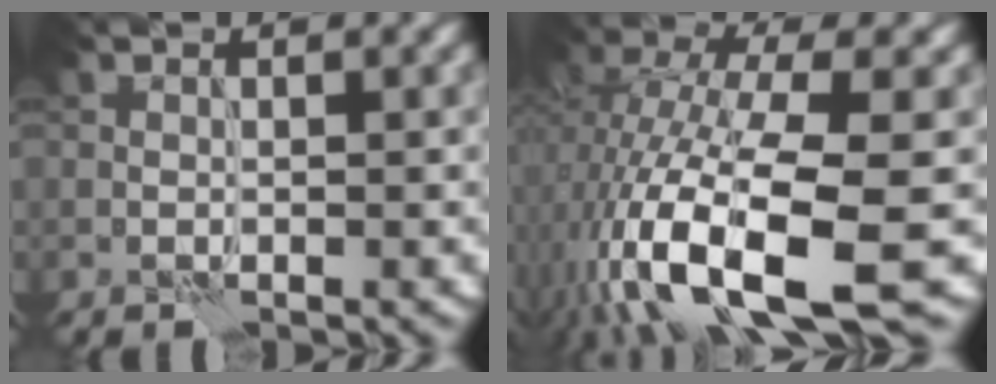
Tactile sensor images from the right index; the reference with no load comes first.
{"total": 13.5, "force": [-4.3, 4.8, 11.9], "torque": [-0.230, -0.007, -0.073]}